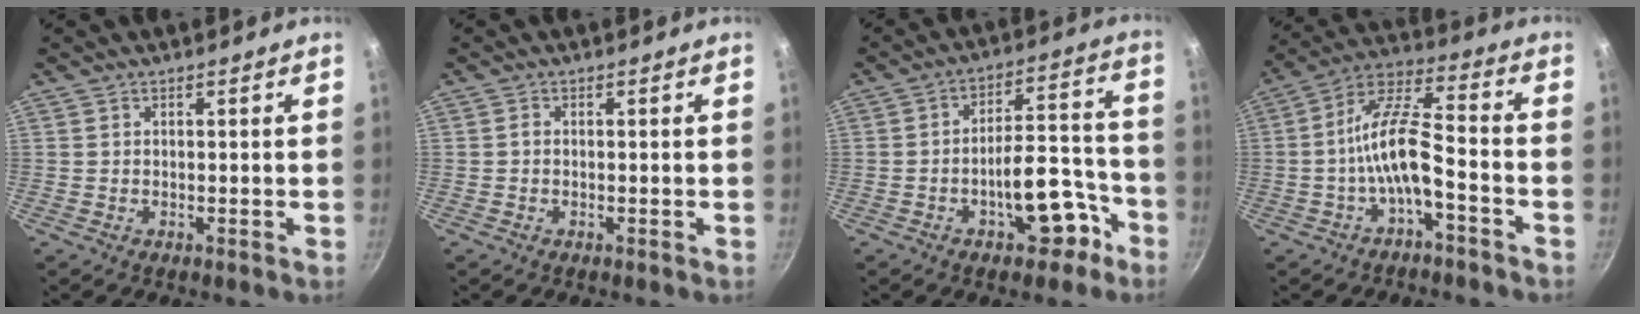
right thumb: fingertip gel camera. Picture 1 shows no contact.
{"total": 0.6, "force": [-0.2, 0.5, 0.3], "torque": [-0.002, 0.003, -0.005]}
{"total": 12.6, "force": [-6.0, 6.1, 9.2], "torque": [-0.084, 0.075, -0.074]}
{"total": 11.4, "force": [-4.2, 3.9, 9.8], "torque": [-0.192, 0.049, -0.082]}